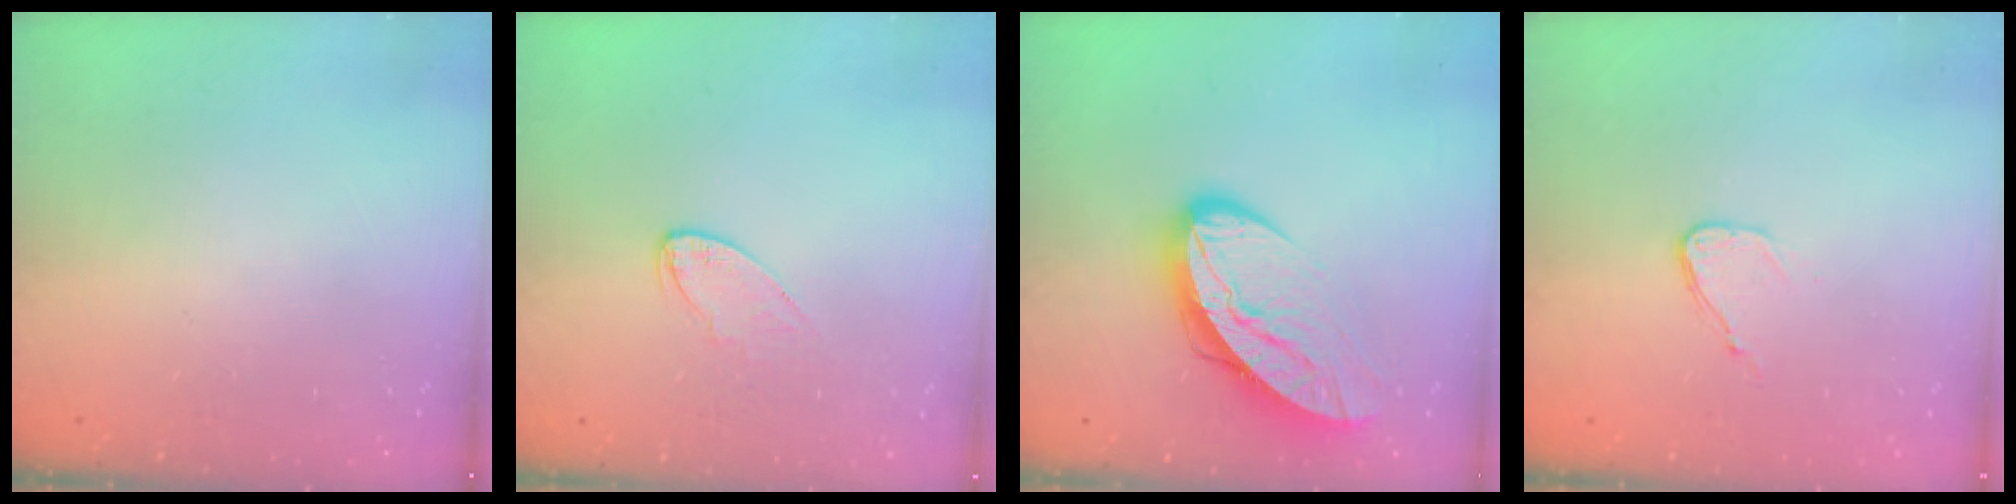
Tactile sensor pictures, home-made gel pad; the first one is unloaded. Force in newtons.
{"total": 4.6, "press": 4.6, "slide": 0.3}
{"total": 14.8, "press": 14.8, "slide": 1.3}
{"total": 6.6, "press": 6.5, "slide": 0.7}